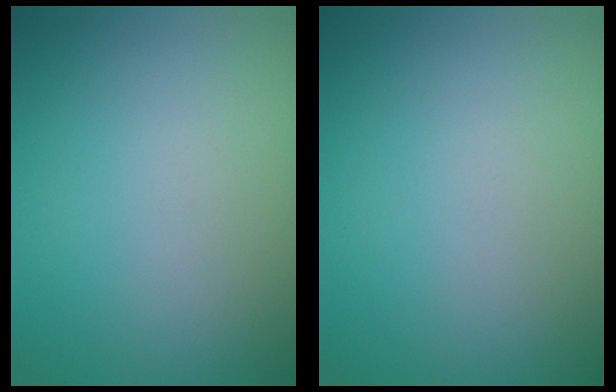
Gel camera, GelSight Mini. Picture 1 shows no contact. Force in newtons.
{"total": 0.0}